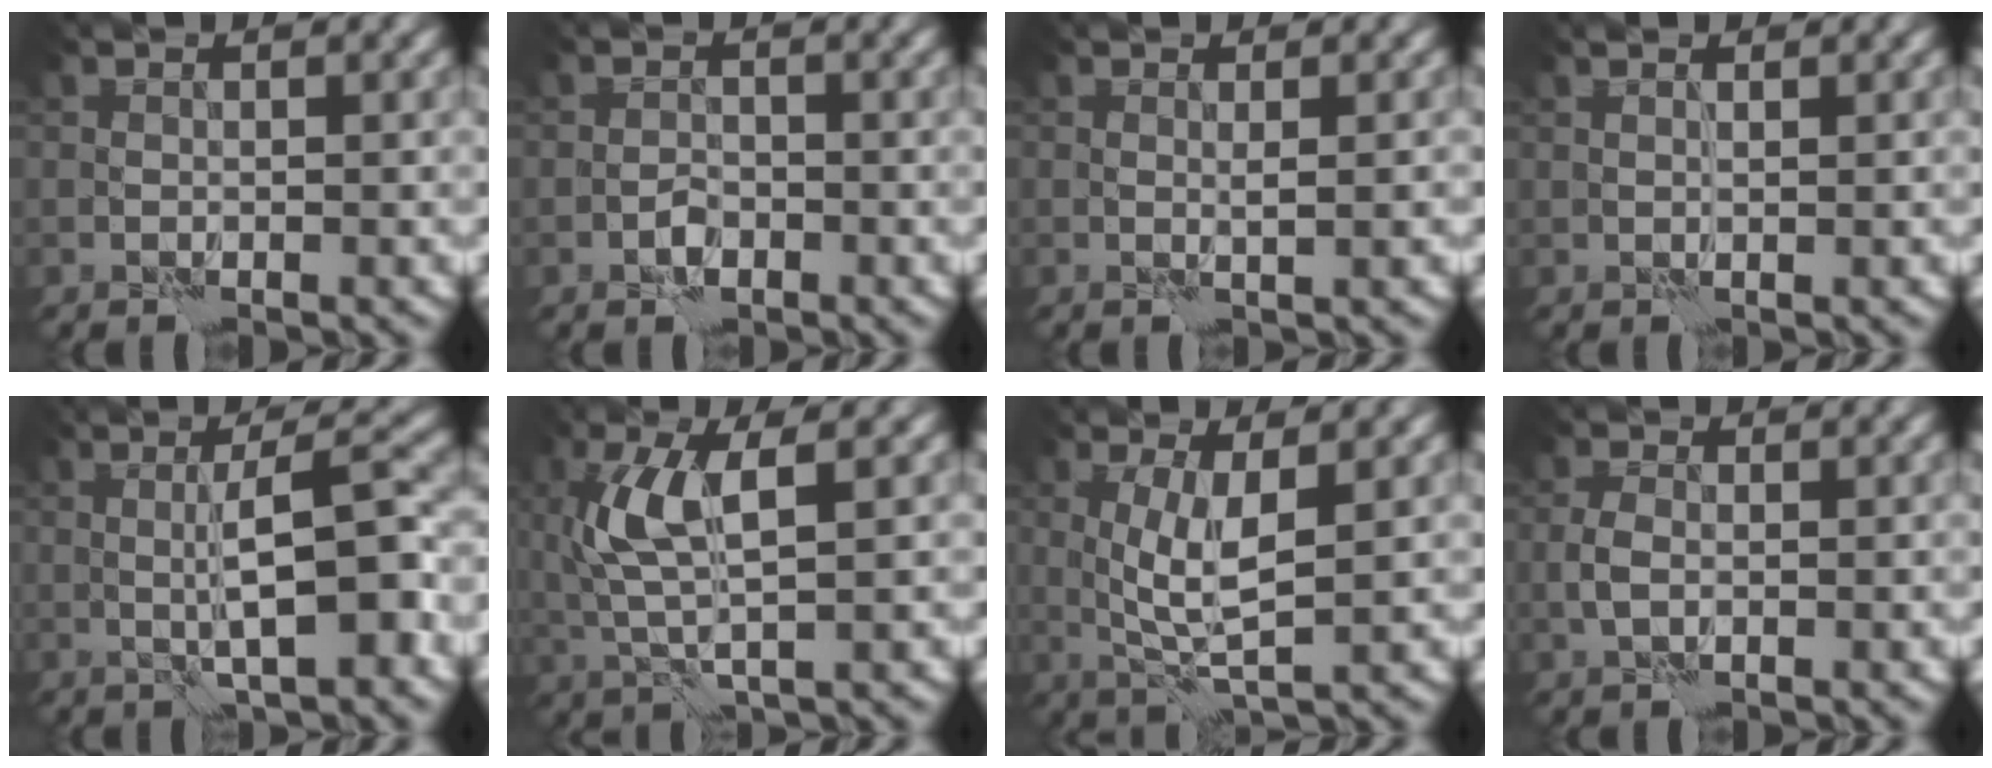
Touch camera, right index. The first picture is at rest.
{"total": 1.2, "force": [-0.7, 0.7, 0.6], "torque": [-0.008, 0.003, -0.014]}
{"total": 1.0, "force": [0.4, -0.2, 0.9], "torque": [-0.013, -0.003, 0.008]}
{"total": 0.7, "force": [0.7, -0.2, 0.2], "torque": [-0.005, -0.002, 0.008]}
{"total": 5.3, "force": [0.0, 0.7, 5.2], "torque": [-0.085, 0.010, 0.001]}
{"total": 5.1, "force": [1.3, 1.3, 4.7], "torque": [-0.110, 0.001, 0.026]}
{"total": 4.1, "force": [0.8, 0.8, 3.9], "torque": [-0.083, -0.004, 0.019]}
{"total": 1.6, "force": [-0.1, 0.8, 1.3], "torque": [-0.029, 0.000, -0.006]}